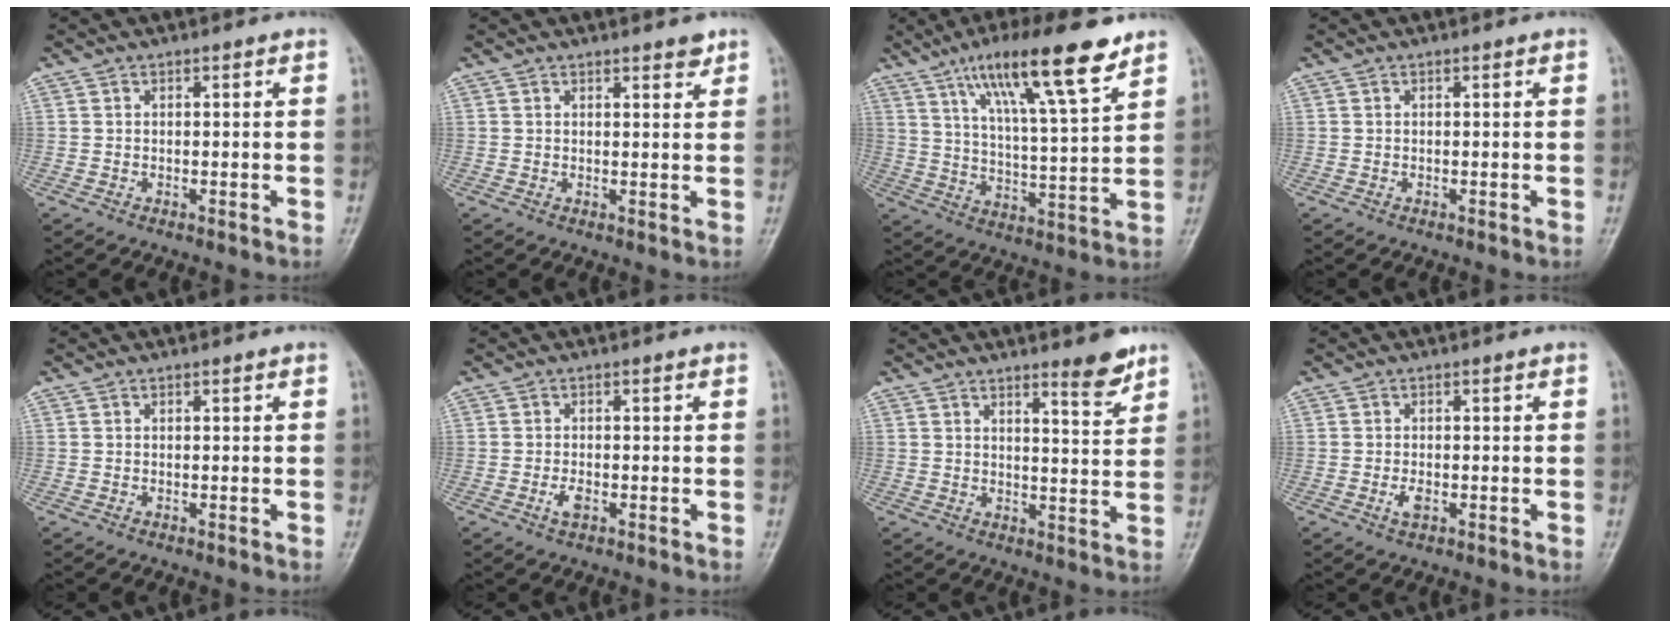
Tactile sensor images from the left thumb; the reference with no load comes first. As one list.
[{"total": 2.4, "force": [1.8, 0.9, 1.3], "torque": [-0.006, -0.011, 0.024]}, {"total": 17.6, "force": [11.1, 3.1, 13.3], "torque": [-0.204, -0.044, 0.189]}, {"total": 0.0}, {"total": 0.0}, {"total": 2.3, "force": [-0.9, 1.2, 1.7], "torque": [-0.031, 0.000, -0.018]}, {"total": 5.9, "force": [4.4, 1.1, 3.8], "torque": [-0.040, -0.036, 0.061]}, {"total": 2.2, "force": [-0.7, 1.2, 1.7], "torque": [-0.029, -0.001, -0.013]}]